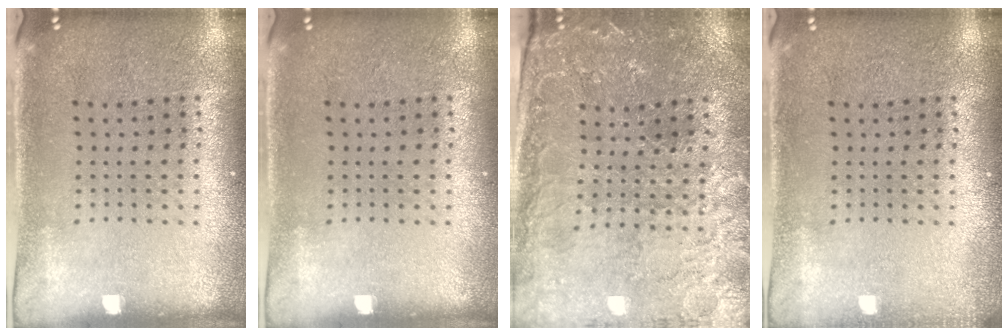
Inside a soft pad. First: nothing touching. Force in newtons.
{"total": 0.0}
{"total": 1.5, "press": 1.4, "slide": 0.5}
{"total": 0.9, "press": 0.8, "slide": 0.2}